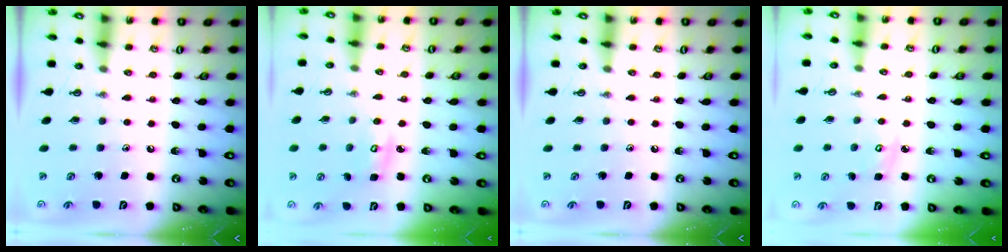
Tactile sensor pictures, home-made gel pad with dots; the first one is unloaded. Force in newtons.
{"total": 4.0, "press": 4.0, "slide": 0.3}
{"total": 0.0}
{"total": 4.0, "press": 4.0, "slide": 0.4}